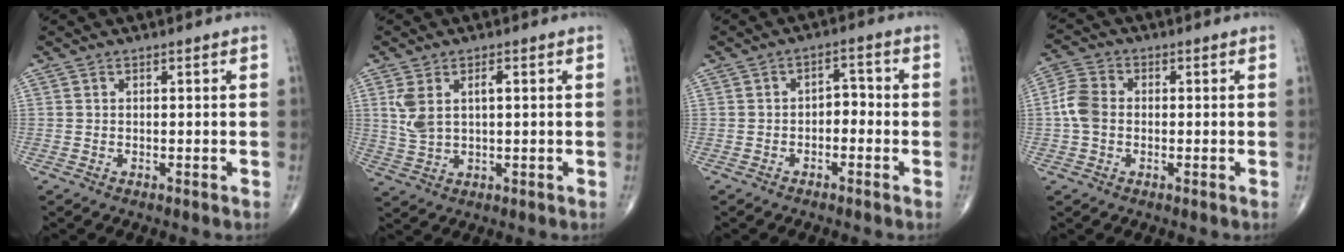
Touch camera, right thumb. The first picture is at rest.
{"total": 6.2, "force": [1.6, 3.1, 5.2], "torque": [-0.111, 0.006, 0.039]}
{"total": 3.5, "force": [-1.0, 2.2, 2.5], "torque": [-0.019, 0.022, -0.026]}
{"total": 5.6, "force": [-0.4, 4.2, 3.7], "torque": [-0.080, 0.016, -0.017]}